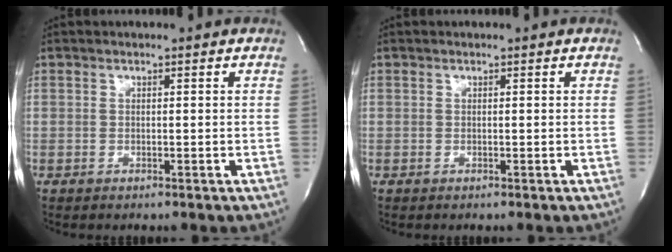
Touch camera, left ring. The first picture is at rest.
{"total": 0.0}